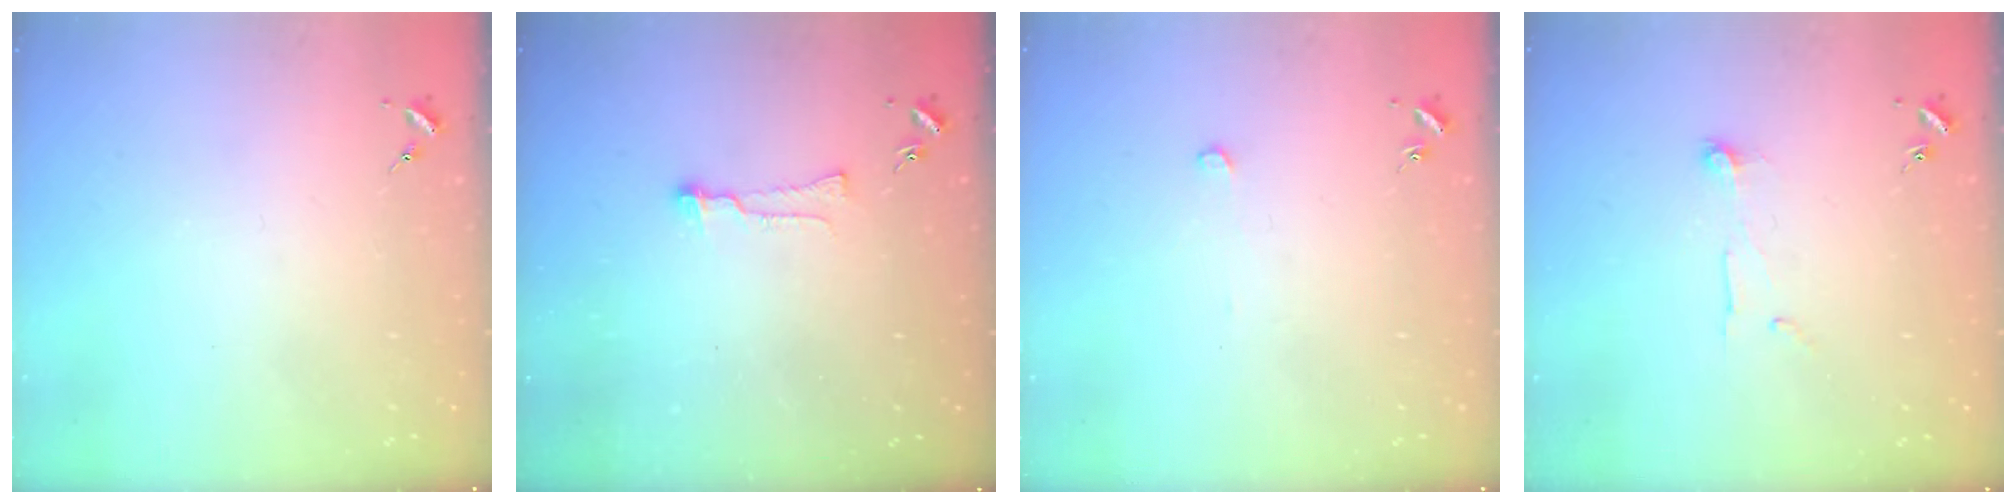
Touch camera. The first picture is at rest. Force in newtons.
{"total": 5.2, "press": 5.1, "slide": 0.4}
{"total": 2.9, "press": 2.9, "slide": 0.1}
{"total": 6.6, "press": 6.6, "slide": 0.5}